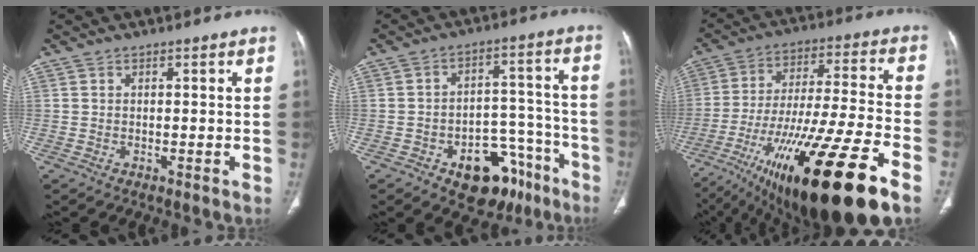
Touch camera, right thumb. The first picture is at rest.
{"total": 14.6, "force": [-8.4, 8.8, 8.0], "torque": [-0.059, 0.075, -0.112]}
{"total": 28.7, "force": [-16.0, 5.3, 23.2], "torque": [-0.384, 0.021, -0.262]}